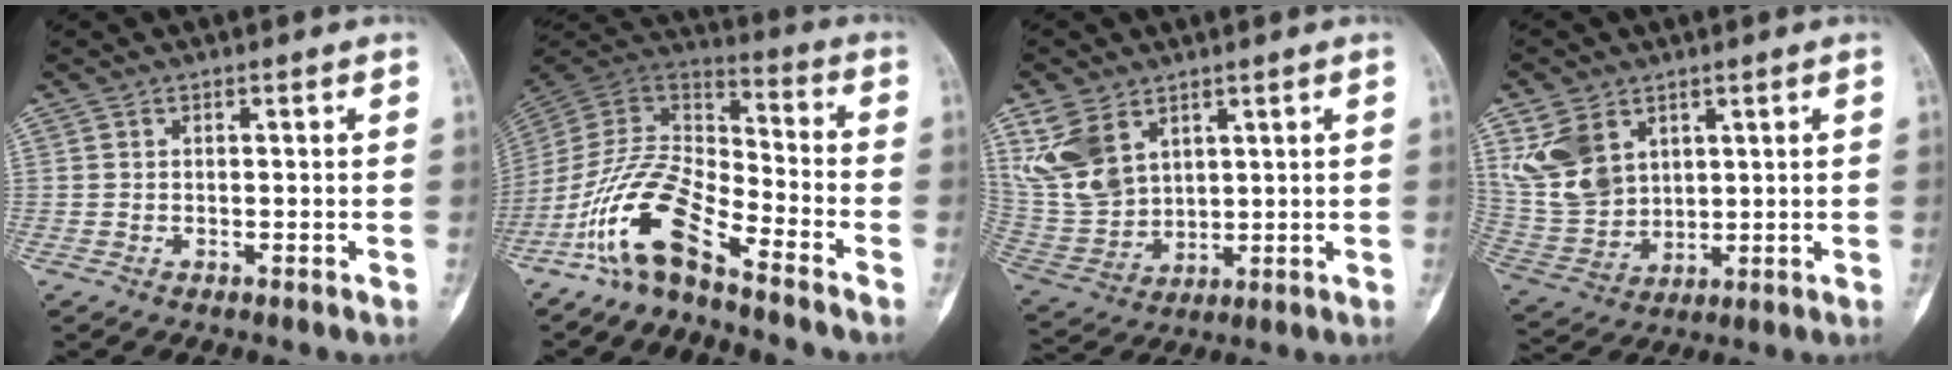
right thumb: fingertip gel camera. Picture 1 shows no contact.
{"total": 14.0, "force": [-9.6, 4.6, 9.1], "torque": [-0.173, 0.087, -0.189]}
{"total": 11.4, "force": [5.8, 7.6, 6.2], "torque": [-0.113, -0.015, 0.138]}
{"total": 11.4, "force": [5.1, 8.2, 6.0], "torque": [-0.103, -0.014, 0.123]}